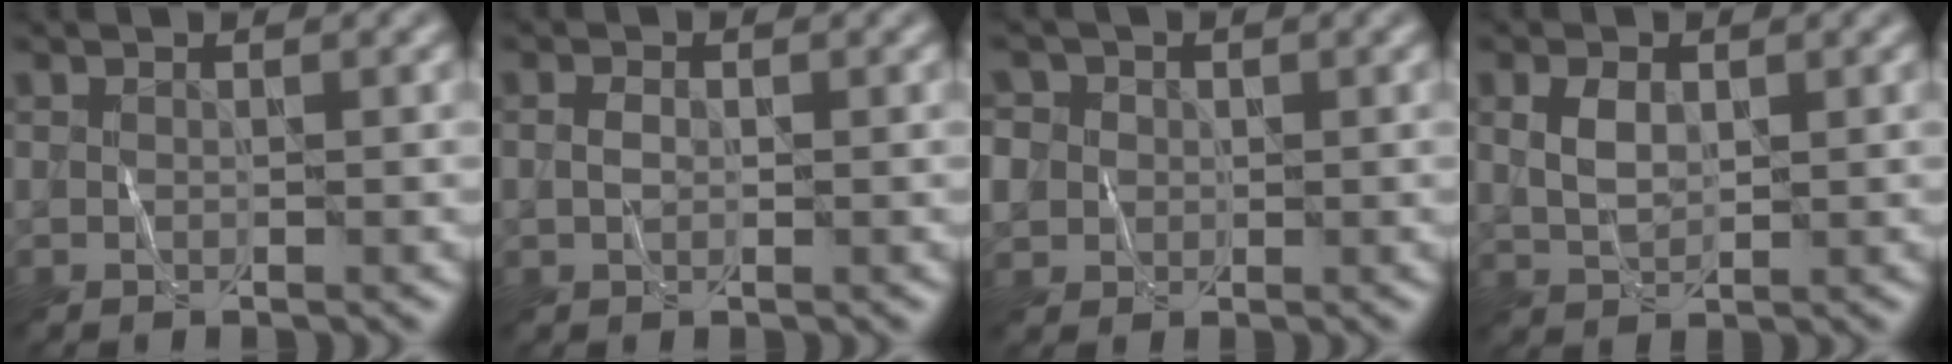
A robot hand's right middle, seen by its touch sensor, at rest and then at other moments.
{"total": 0.8, "force": [0.1, 0.6, 0.5], "torque": [-0.012, 0.003, -0.002]}
{"total": 5.6, "force": [0.9, 5.2, 1.9], "torque": [-0.052, 0.032, -0.007]}
{"total": 2.2, "force": [0.8, 1.4, 1.4], "torque": [-0.032, 0.000, 0.019]}